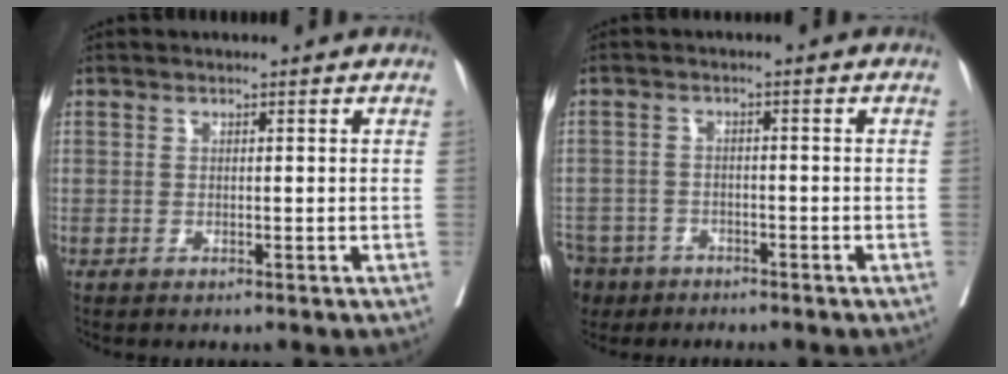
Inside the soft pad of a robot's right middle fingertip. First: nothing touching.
{"total": 9.5, "force": [-6.8, 6.2, 2.3], "torque": [-0.075, -0.011, -0.111]}